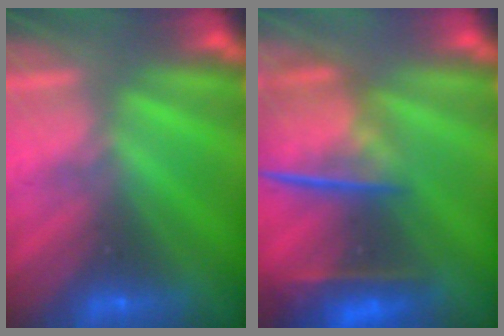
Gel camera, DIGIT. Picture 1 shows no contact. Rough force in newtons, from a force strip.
{"total": 5.7}